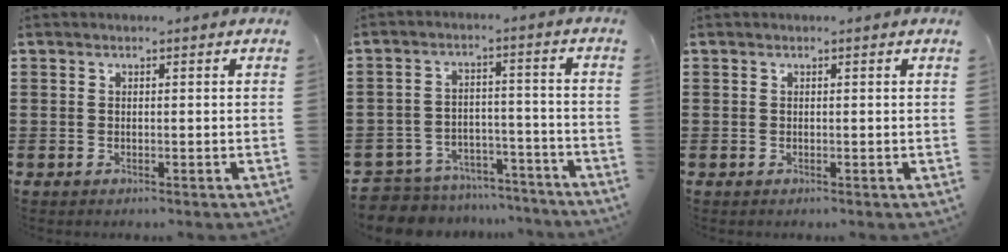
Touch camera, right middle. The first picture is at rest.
{"total": 6.4, "force": [-6.3, 1.2, 0.2], "torque": [-0.016, 0.015, -0.132]}
{"total": 0.0}